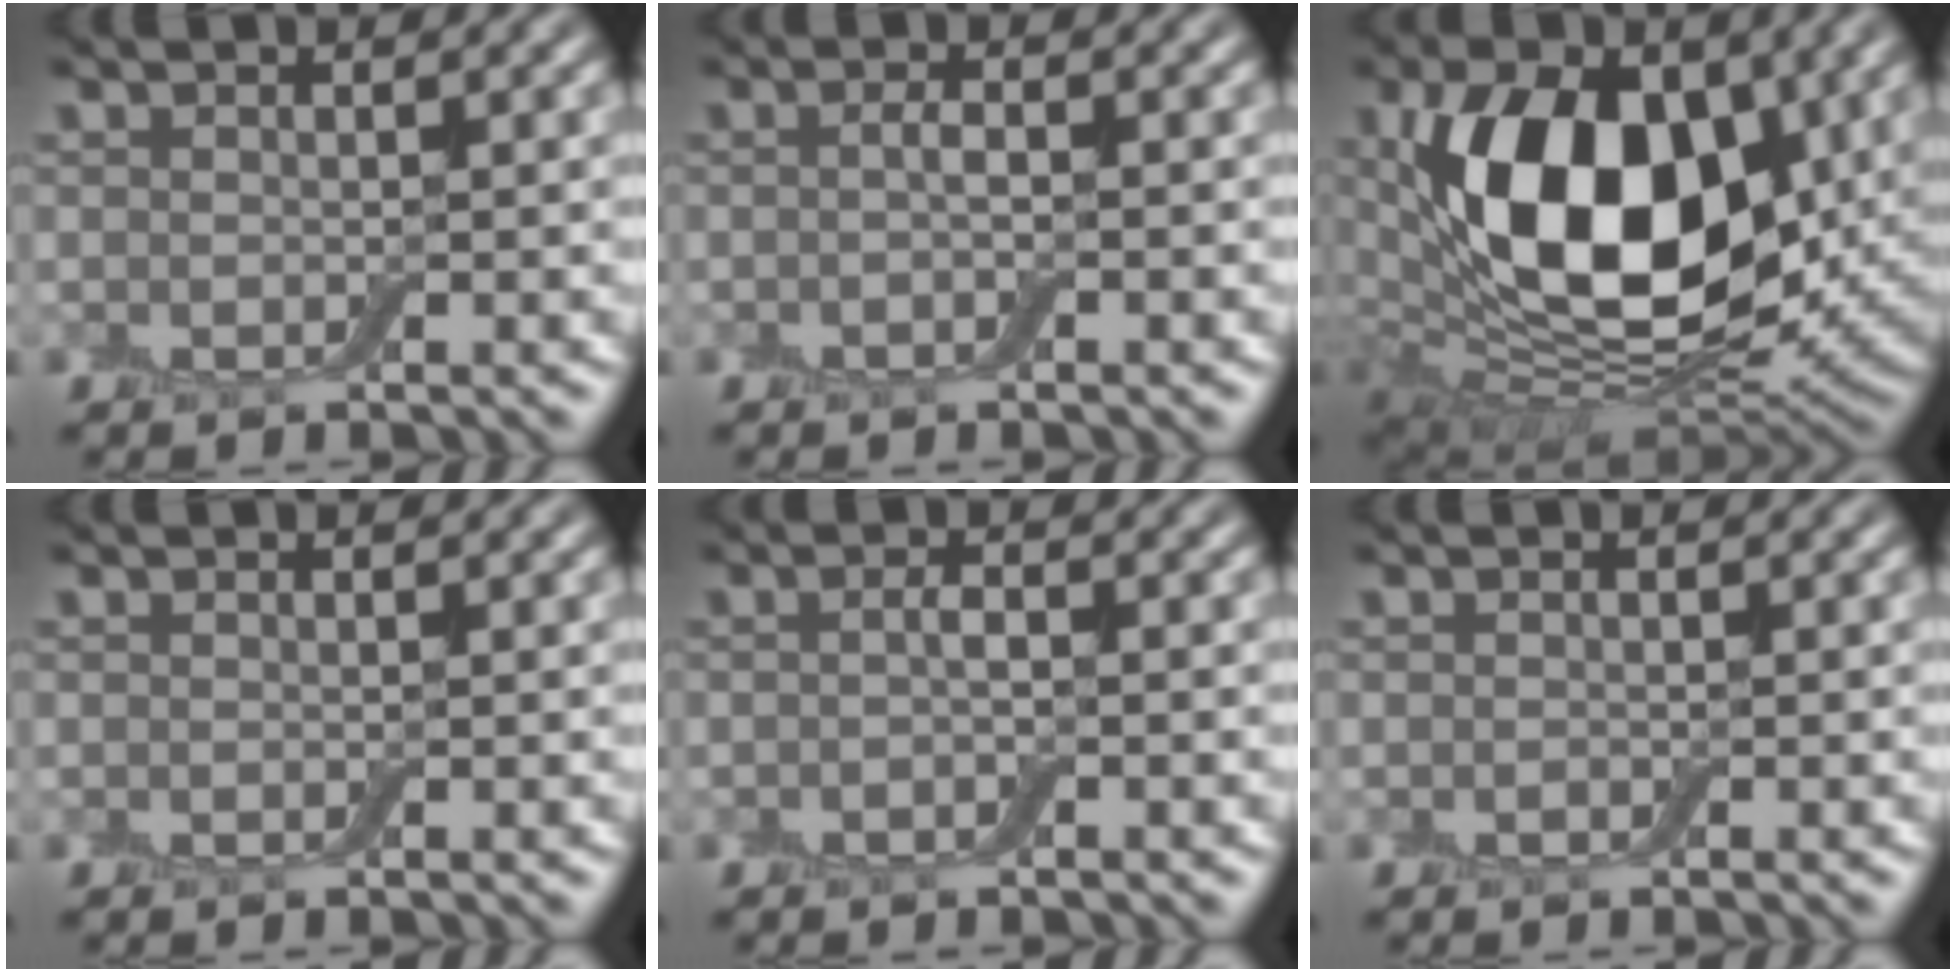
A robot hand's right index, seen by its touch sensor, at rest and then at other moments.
{"total": 0.8, "force": [-0.1, 0.2, 0.8], "torque": [-0.014, 0.001, -0.003]}
{"total": 14.0, "force": [2.9, 8.2, 11.0], "torque": [-0.188, -0.008, 0.053]}
{"total": 0.0}
{"total": 0.8, "force": [-0.2, 0.2, 0.7], "torque": [-0.012, 0.002, -0.005]}
{"total": 0.0}